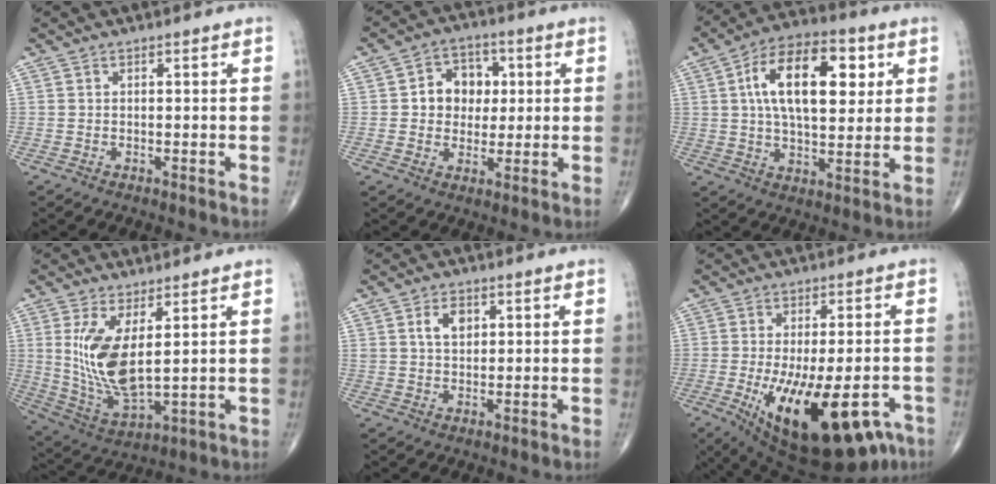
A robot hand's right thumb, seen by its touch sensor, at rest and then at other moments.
{"total": 8.8, "force": [1.2, 7.2, 4.9], "torque": [-0.025, 0.008, 0.014]}
{"total": 18.1, "force": [4.7, 9.1, 14.9], "torque": [-0.221, 0.005, 0.072]}
{"total": 12.5, "force": [2.8, 4.9, 11.2], "torque": [-0.226, -0.031, 0.072]}
{"total": 4.3, "force": [1.6, 2.7, 2.9], "torque": [-0.040, -0.004, 0.029]}
{"total": 21.9, "force": [-9.4, 8.9, 17.7], "torque": [-0.245, -0.010, -0.123]}